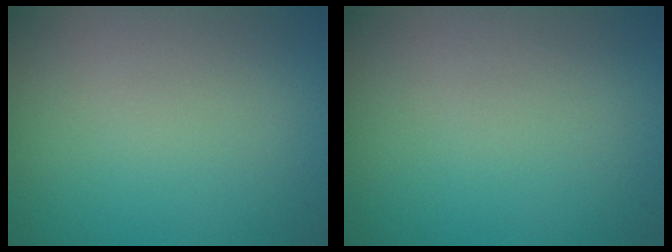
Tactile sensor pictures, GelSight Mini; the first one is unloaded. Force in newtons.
{"total": 0.0}